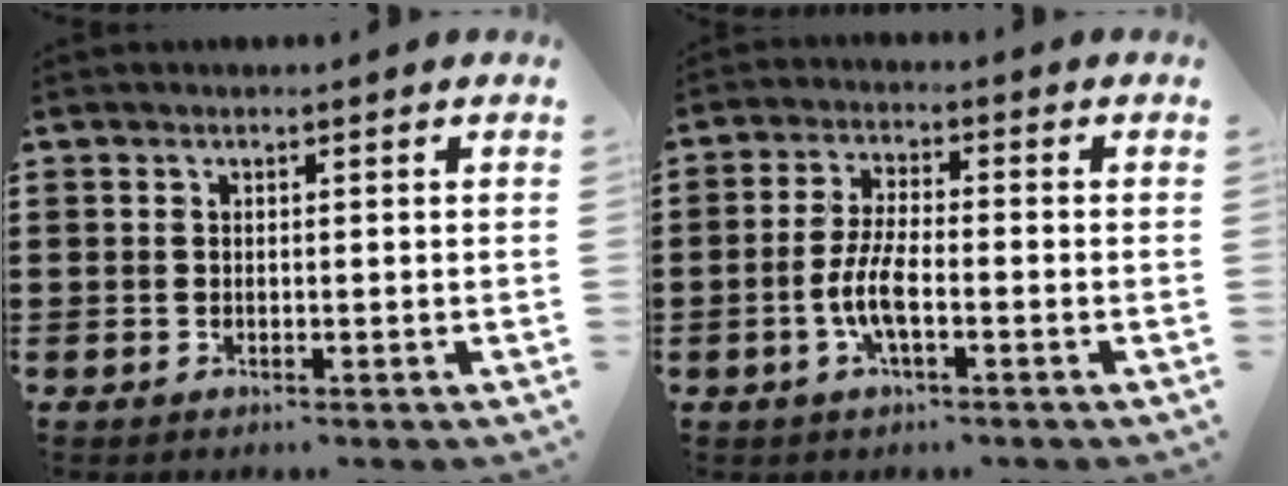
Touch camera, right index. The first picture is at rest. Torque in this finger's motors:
{"motor_torque": [2.14, 0.00, 0.19, 0.15]}